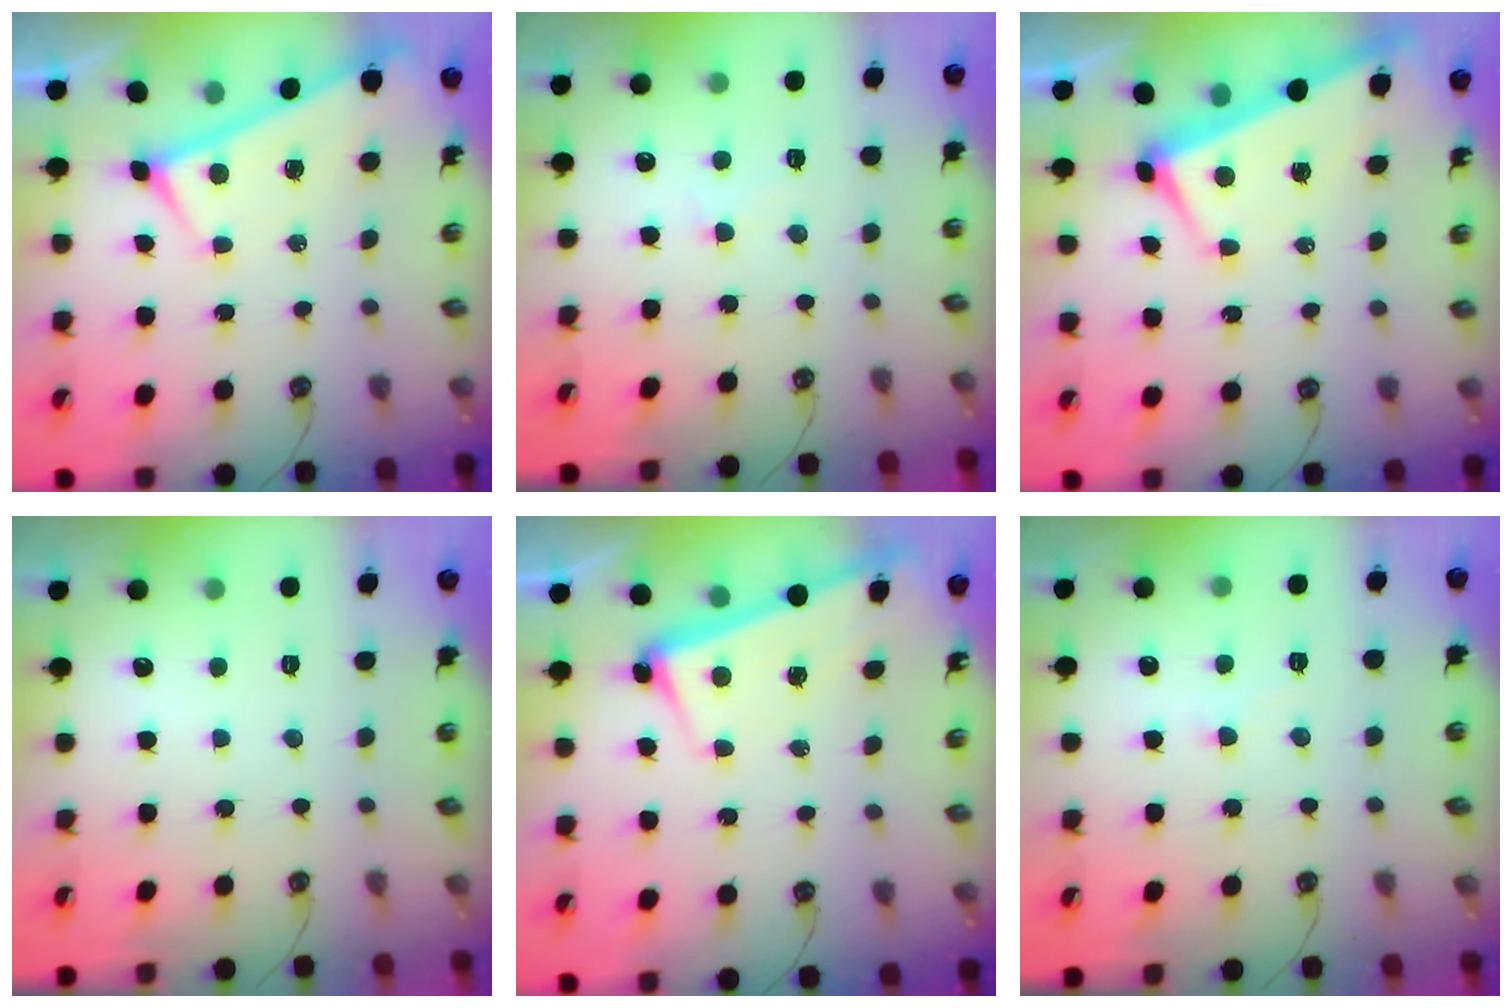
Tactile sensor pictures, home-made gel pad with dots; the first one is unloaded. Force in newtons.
{"total": 0.8, "press": 0.0, "slide": 0.8}
{"total": 1.7, "press": 1.4, "slide": 1.0}
{"total": 0.0}
{"total": 2.5, "press": 2.4, "slide": 0.6}
{"total": 2.4, "press": 2.4, "slide": 0.5}